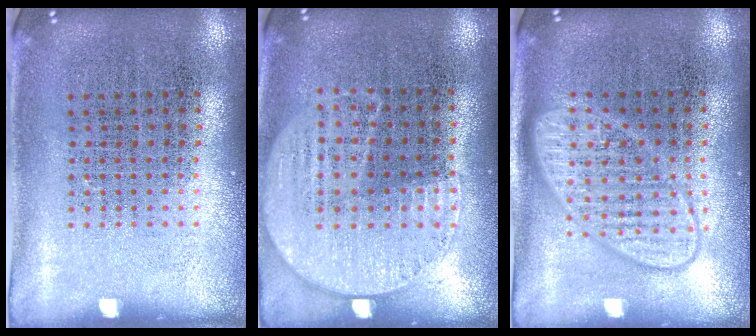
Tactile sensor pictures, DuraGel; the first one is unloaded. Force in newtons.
{"total": 1.2, "press": 1.0, "slide": 0.6}
{"total": 2.8, "press": 2.8, "slide": 0.5}